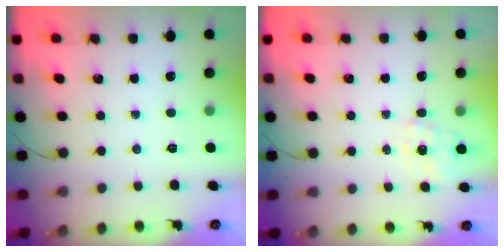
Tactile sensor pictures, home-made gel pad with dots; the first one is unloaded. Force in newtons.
{"total": 4.5, "press": 4.4, "slide": 1.1}